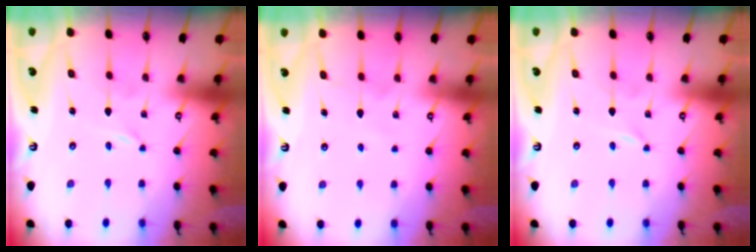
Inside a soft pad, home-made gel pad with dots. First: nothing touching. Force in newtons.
{"total": 4.8, "press": 4.8, "slide": 0.5}
{"total": 0.0}